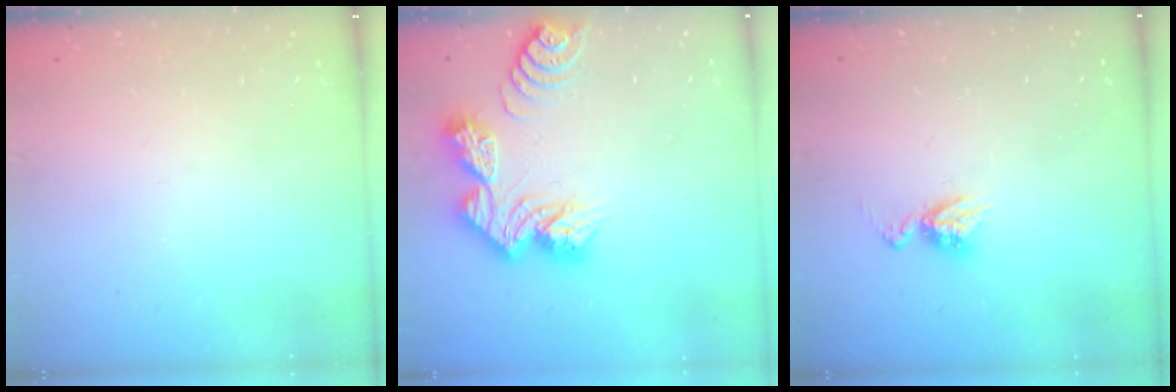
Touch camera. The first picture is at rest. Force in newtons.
{"total": 13.0, "press": 13.0, "slide": 1.1}
{"total": 6.2, "press": 6.2, "slide": 0.5}